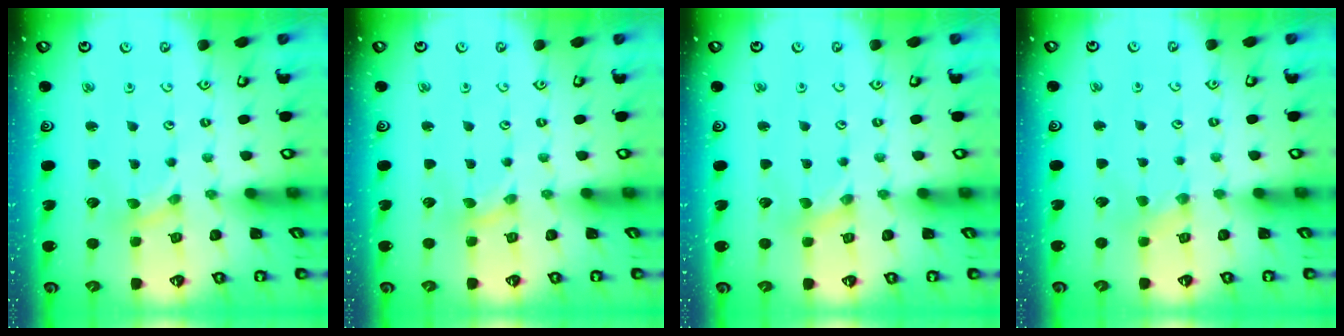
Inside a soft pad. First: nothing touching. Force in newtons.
{"total": 0.0}
{"total": 0.0}
{"total": 1.2, "press": 1.2, "slide": 0.1}